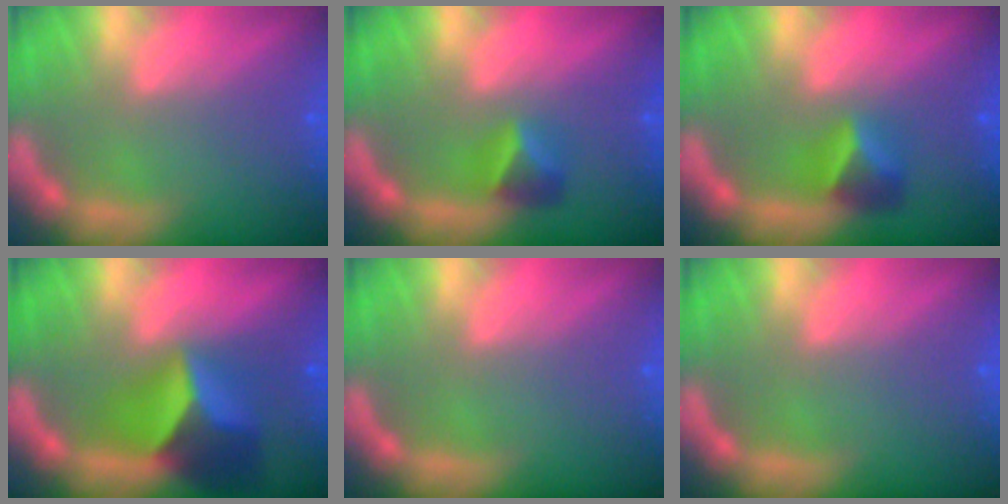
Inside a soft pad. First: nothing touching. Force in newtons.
{"total": 2.4}
{"total": 2.9}
{"total": 6.9}
{"total": 0.0}
{"total": 0.0}